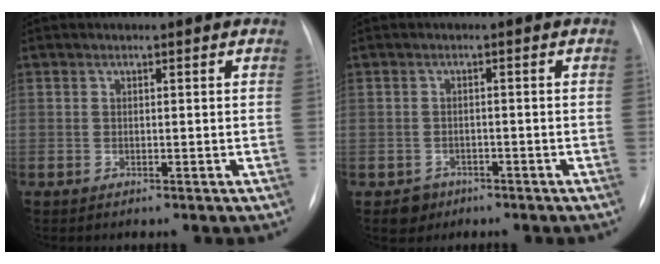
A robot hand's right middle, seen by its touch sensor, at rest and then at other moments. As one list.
[{"total": 2.4, "force": [-1.4, 2.0, 0.2], "torque": [-0.001, 0.006, -0.016]}]